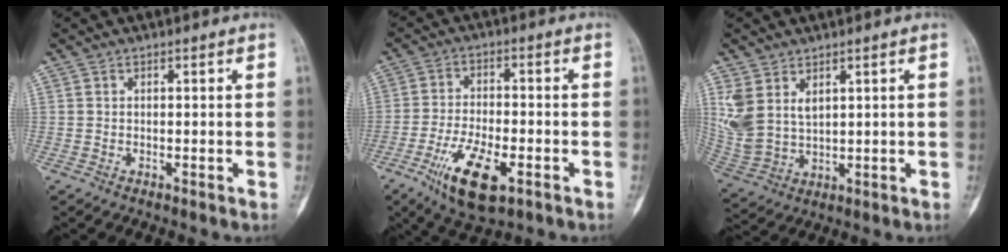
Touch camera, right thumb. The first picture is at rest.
{"total": 11.9, "force": [-5.5, 4.7, 9.5], "torque": [-0.173, 0.008, -0.091]}
{"total": 8.6, "force": [3.8, 5.4, 5.6], "torque": [-0.116, -0.013, 0.095]}